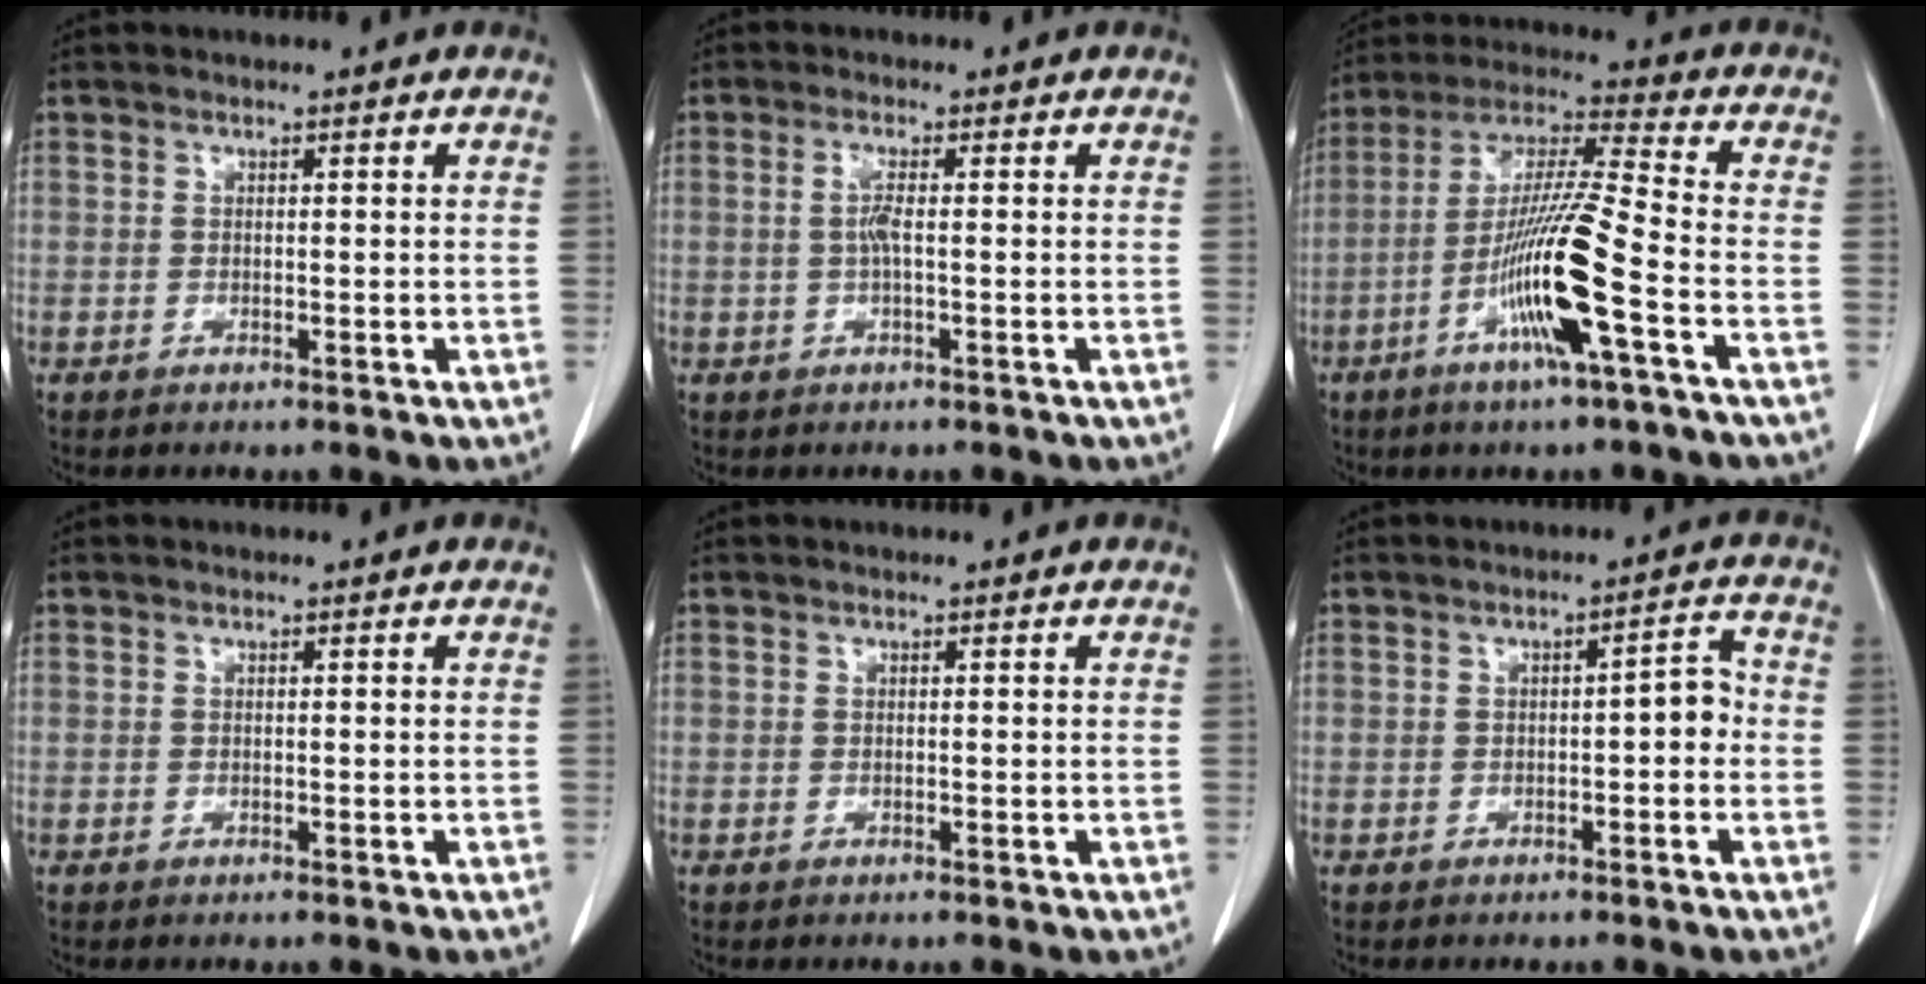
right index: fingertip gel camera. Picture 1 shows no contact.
{"total": 2.3, "force": [0.0, 0.1, 2.3], "torque": [-0.049, 0.001, 0.000]}
{"total": 14.1, "force": [-5.3, -0.3, 13.1], "torque": [-0.258, -0.006, -0.105]}
{"total": 0.0}
{"total": 0.0}
{"total": 3.5, "force": [-0.6, 1.2, 3.2], "torque": [-0.041, 0.017, -0.009]}